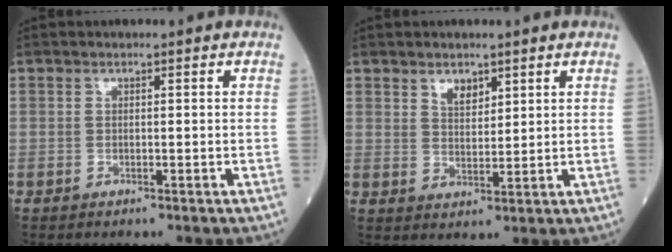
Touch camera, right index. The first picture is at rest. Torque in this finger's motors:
{"motor_torque": [0.04, 0.03, 0.01, 0.02]}